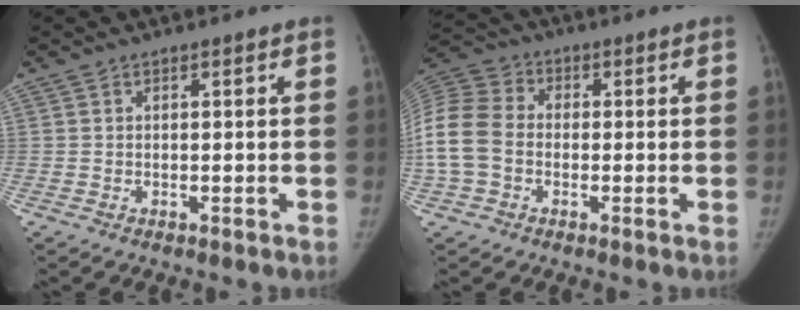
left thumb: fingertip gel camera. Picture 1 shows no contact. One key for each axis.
{"total": 12.0, "fx": -1.6, "fy": 9.3, "fz": 7.4, "tx": -0.159, "ty": 0.028, "tz": -0.039}